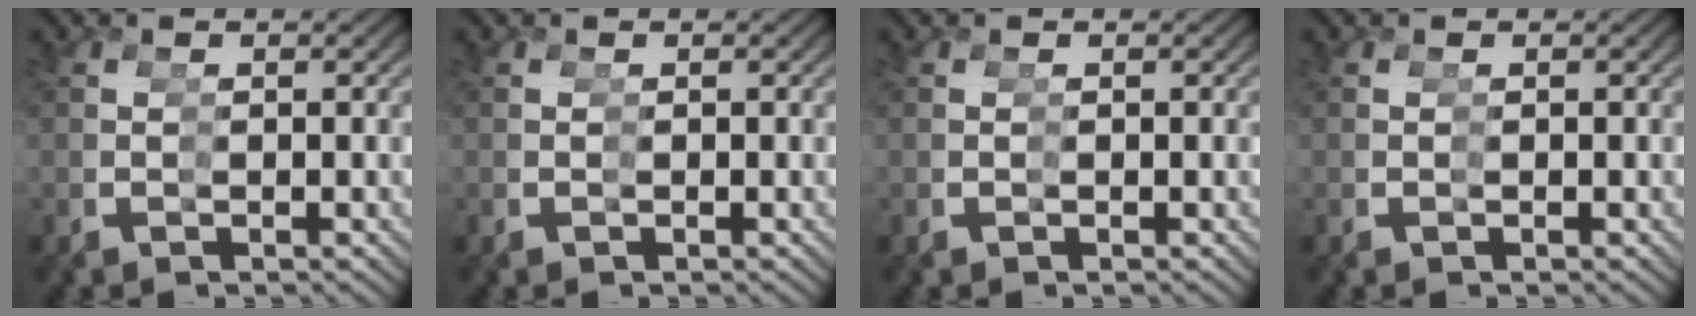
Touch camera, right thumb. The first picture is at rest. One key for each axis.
{"total": 0.0}
{"total": 0.0}
{"total": 0.0}